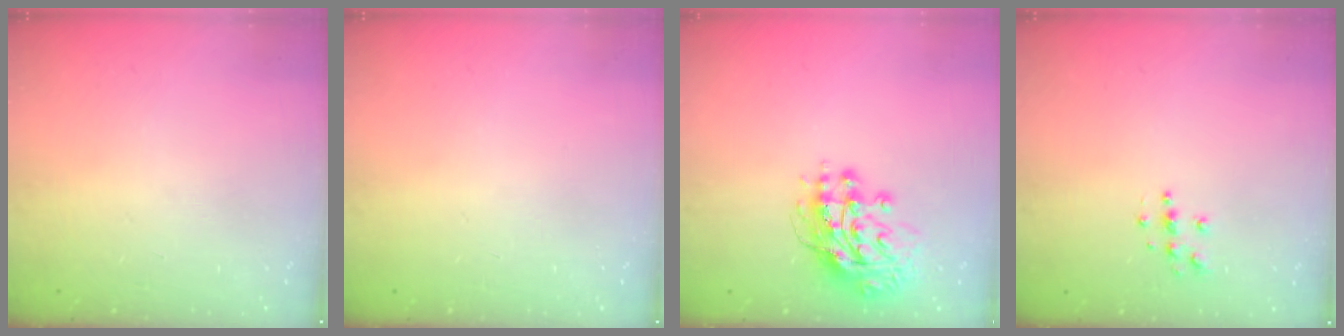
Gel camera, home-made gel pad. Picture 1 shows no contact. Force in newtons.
{"total": 0.0}
{"total": 13.5, "press": 13.4, "slide": 1.5}
{"total": 4.6, "press": 4.6, "slide": 0.5}